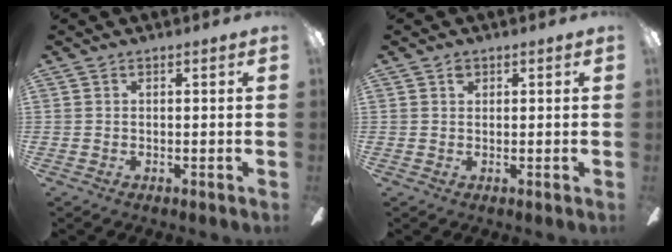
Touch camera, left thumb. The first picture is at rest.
{"total": 1.2, "force": [0.7, 0.9, 0.5], "torque": [-0.004, -0.004, 0.012]}